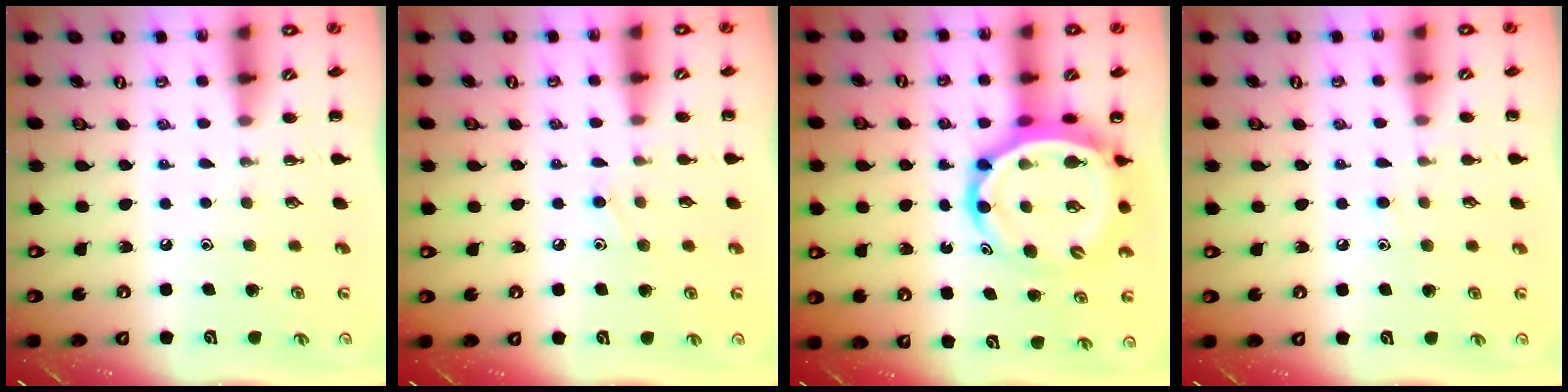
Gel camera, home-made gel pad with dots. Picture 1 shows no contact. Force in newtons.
{"total": 8.1, "press": 7.7, "slide": 2.6}
{"total": 11.2, "press": 10.8, "slide": 3.0}
{"total": 5.4, "press": 4.9, "slide": 2.1}